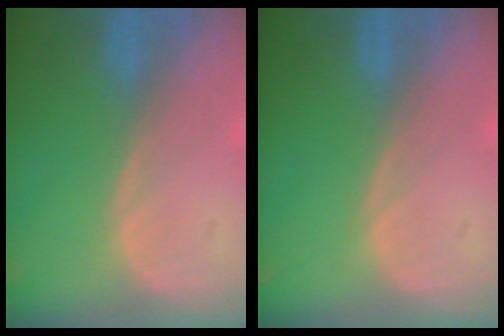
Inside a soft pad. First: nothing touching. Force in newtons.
{"total": 0.0}